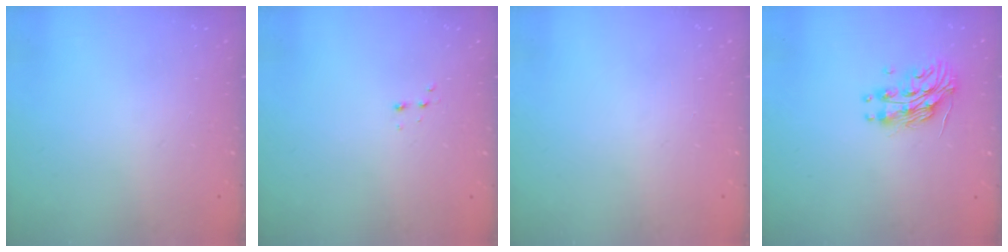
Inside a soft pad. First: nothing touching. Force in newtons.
{"total": 2.4, "press": 2.2, "slide": 0.9}
{"total": 0.0}
{"total": 13.2, "press": 13.2, "slide": 0.8}